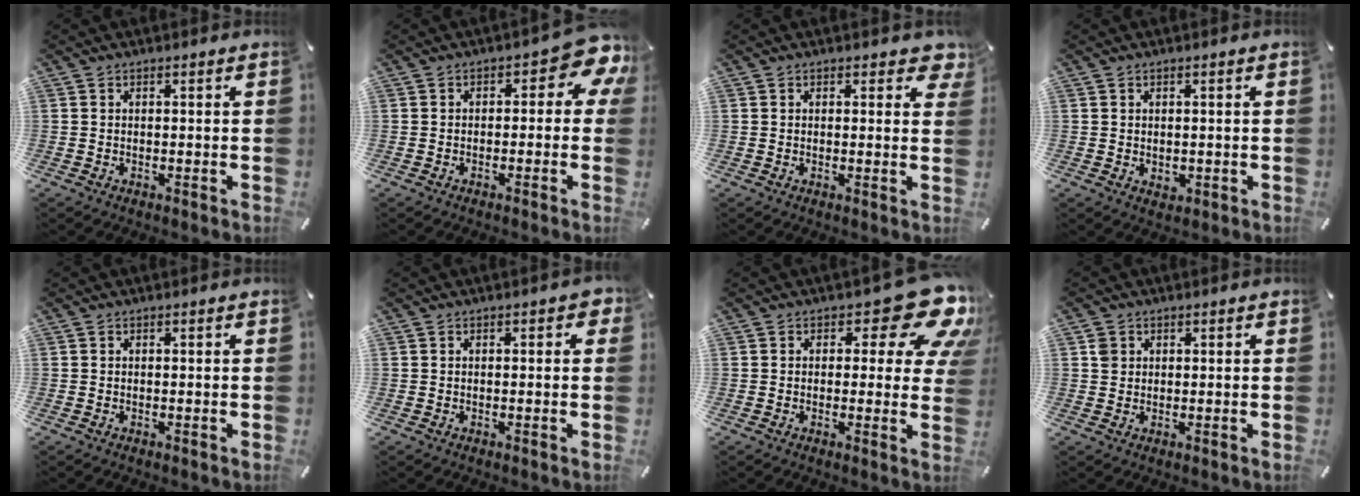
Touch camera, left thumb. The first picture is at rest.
{"total": 7.0, "force": [2.3, 3.5, 5.6], "torque": [-0.071, -0.017, 0.035]}
{"total": 2.8, "force": [1.8, 1.6, 1.5], "torque": [-0.011, -0.003, 0.027]}
{"total": 1.3, "force": [0.3, 1.3, 0.1], "torque": [-0.002, 0.005, 0.005]}
{"total": 0.0}
{"total": 1.6, "force": [0.1, 1.1, 1.1], "torque": [-0.013, 0.005, 0.000]}
{"total": 14.8, "force": [7.6, 6.2, 11.1], "torque": [-0.135, -0.054, 0.125]}
{"total": 2.3, "force": [0.7, 2.2, 0.2], "torque": [0.009, -0.001, 0.007]}